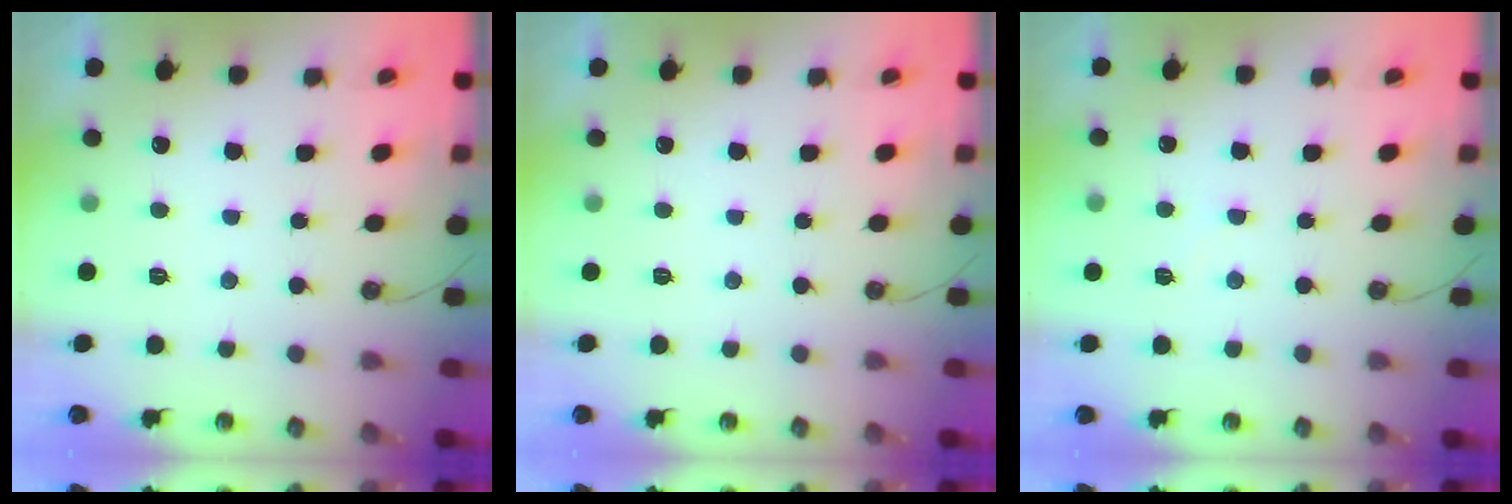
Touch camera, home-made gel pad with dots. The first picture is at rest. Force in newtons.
{"total": 0.0}
{"total": 2.0, "press": 2.0, "slide": 0.4}